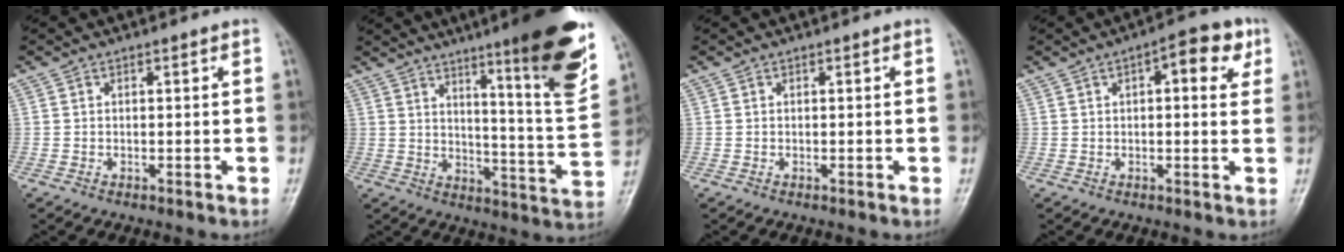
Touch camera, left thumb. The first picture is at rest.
{"total": 20.0, "force": [11.6, 2.0, 16.2], "torque": [-0.191, -0.065, 0.168]}
{"total": 0.0}
{"total": 7.6, "force": [2.8, 3.3, 6.3], "torque": [-0.060, 0.005, 0.028]}